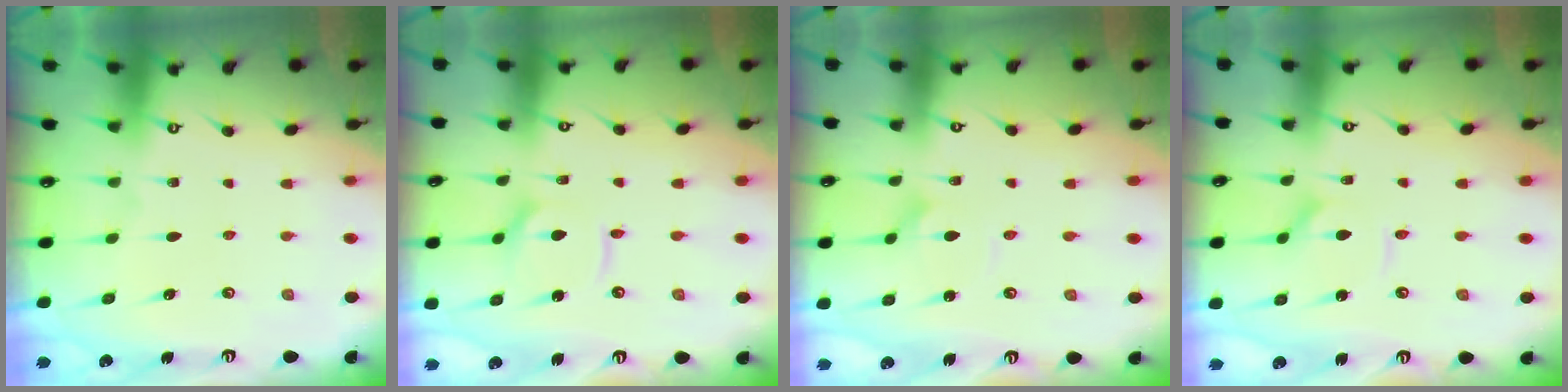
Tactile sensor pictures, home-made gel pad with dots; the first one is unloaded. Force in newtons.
{"total": 6.4, "press": 6.3, "slide": 0.7}
{"total": 2.4, "press": 2.4, "slide": 0.1}
{"total": 3.1, "press": 3.1, "slide": 0.3}